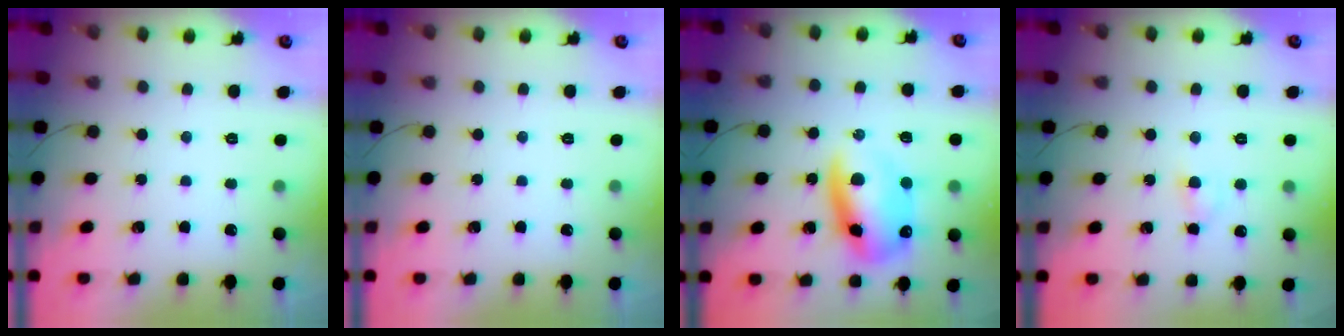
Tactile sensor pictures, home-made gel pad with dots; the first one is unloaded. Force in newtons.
{"total": 0.0}
{"total": 13.8, "press": 13.5, "slide": 3.0}
{"total": 3.3, "press": 3.0, "slide": 1.2}